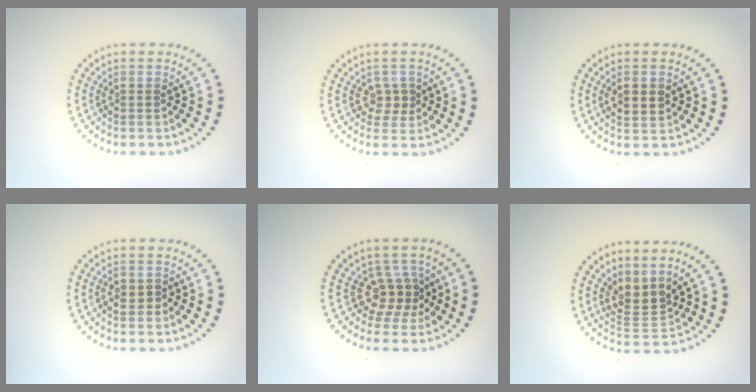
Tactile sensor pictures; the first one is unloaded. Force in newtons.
{"total": 1.7, "press": 1.6, "slide": 0.6}
{"total": 2.9, "press": 2.9, "slide": 0.3}
{"total": 0.9, "press": 0.9, "slide": 0.2}
{"total": 2.9, "press": 2.2, "slide": 1.9}
{"total": 2.9, "press": 2.3, "slide": 1.9}